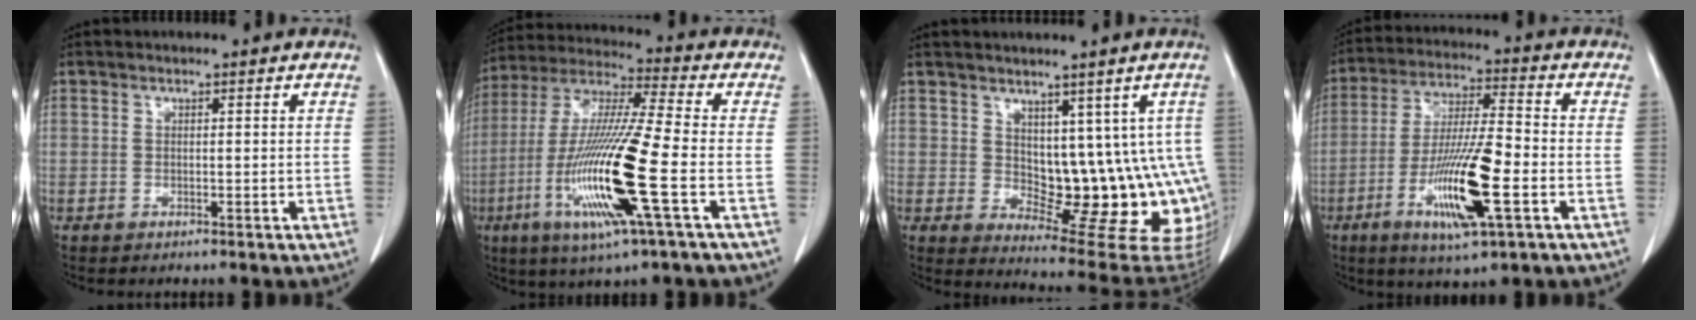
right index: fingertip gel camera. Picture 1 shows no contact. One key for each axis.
{"total": 18.4, "fx": -5.6, "fy": 0.3, "fz": 17.6, "tx": -0.370, "ty": -0.024, "tz": -0.111}
{"total": 13.2, "fx": 2.3, "fy": 6.8, "fz": 11.1, "tx": -0.122, "ty": -0.002, "tz": 0.049}
{"total": 14.5, "fx": -5.0, "fy": 1.5, "fz": 13.6, "tx": -0.260, "ty": -0.018, "tz": -0.089}